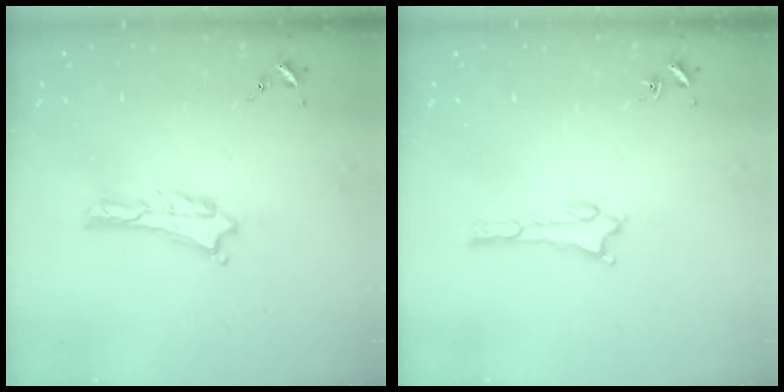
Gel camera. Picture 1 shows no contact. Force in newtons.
{"total": 1.6, "press": 1.6, "slide": 0.1}